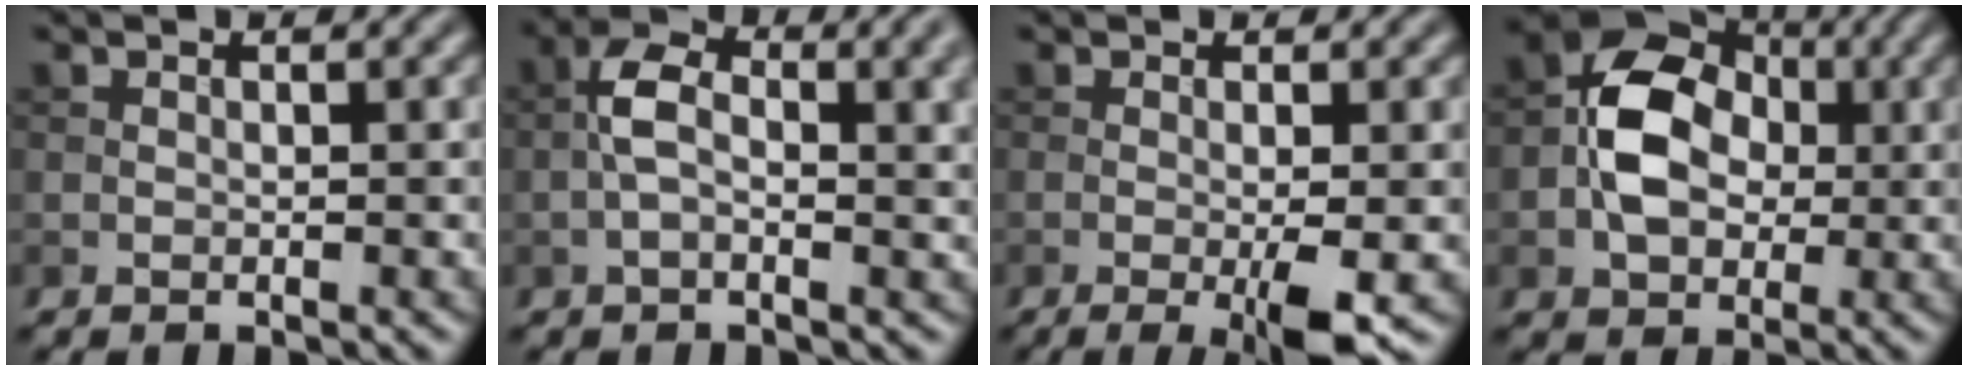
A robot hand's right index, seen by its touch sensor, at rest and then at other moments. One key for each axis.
{"total": 6.7, "fx": 0.2, "fy": 3.4, "fz": 5.7, "tx": -0.107, "ty": 0.005, "tz": -0.007}
{"total": 4.5, "fx": -1.3, "fy": 0.7, "fz": 4.3, "tx": -0.072, "ty": -0.011, "tz": -0.020}
{"total": 7.5, "fx": -0.4, "fy": 5.7, "fz": 4.9, "tx": -0.085, "ty": 0.010, "tz": -0.016}